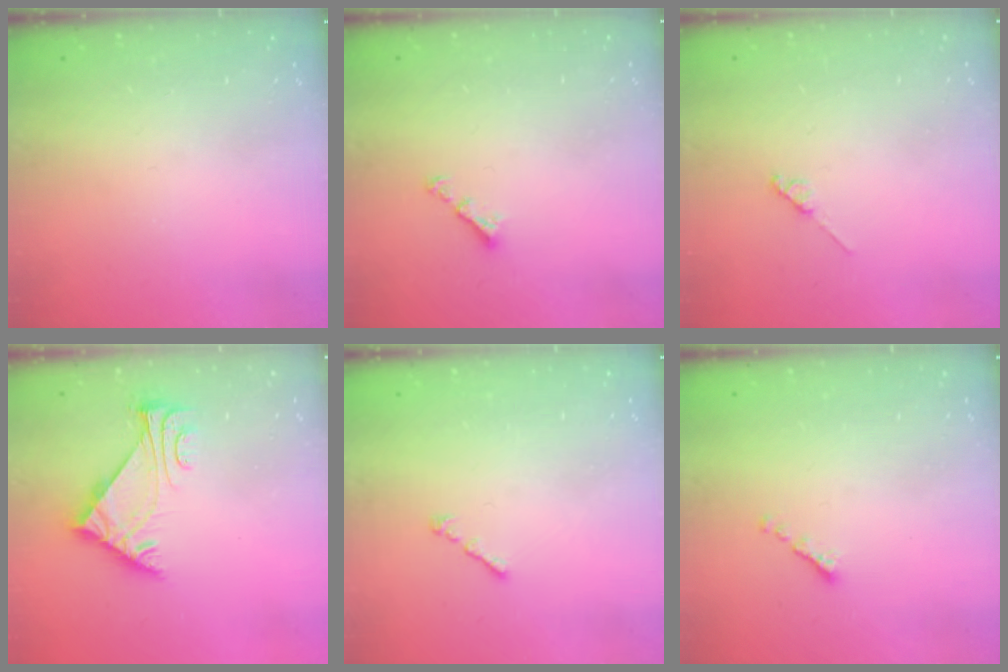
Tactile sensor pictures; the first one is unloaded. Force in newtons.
{"total": 2.8, "press": 2.7, "slide": 0.5}
{"total": 2.0, "press": 1.9, "slide": 0.3}
{"total": 5.7, "press": 5.7, "slide": 1.0}
{"total": 1.0, "press": 0.9, "slide": 0.5}
{"total": 0.0}